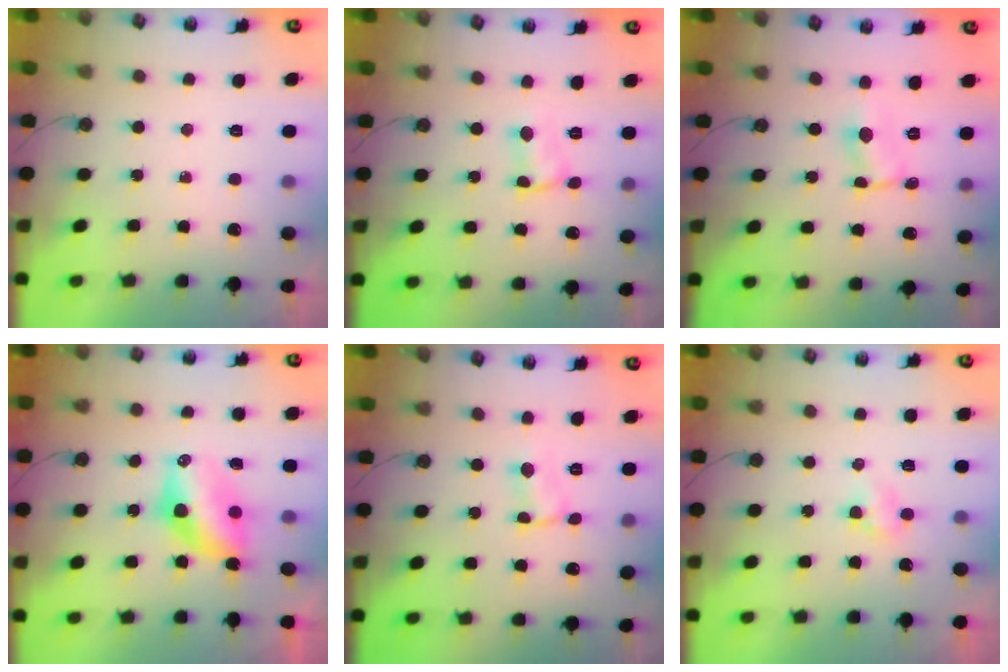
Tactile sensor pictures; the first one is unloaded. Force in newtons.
{"total": 2.5, "press": 2.5, "slide": 0.5}
{"total": 1.0, "press": 0.6, "slide": 0.8}
{"total": 7.8, "press": 7.7, "slide": 1.2}
{"total": 1.4, "press": 1.3, "slide": 0.4}
{"total": 2.4, "press": 2.4, "slide": 0.3}